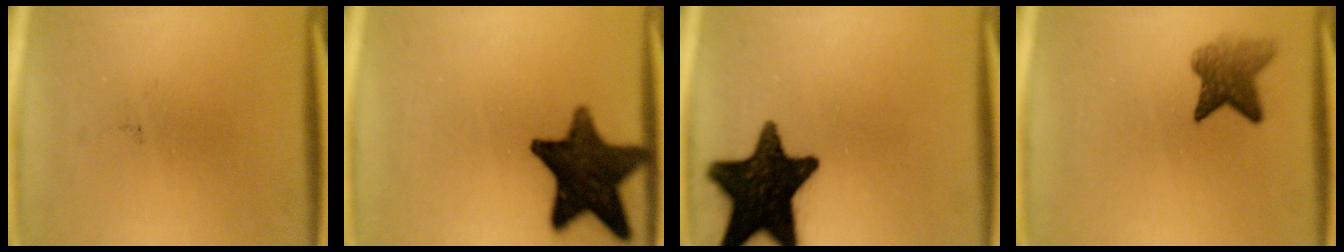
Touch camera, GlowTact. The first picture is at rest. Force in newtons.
{"total": 15.4}
{"total": 18.0}
{"total": 5.0}